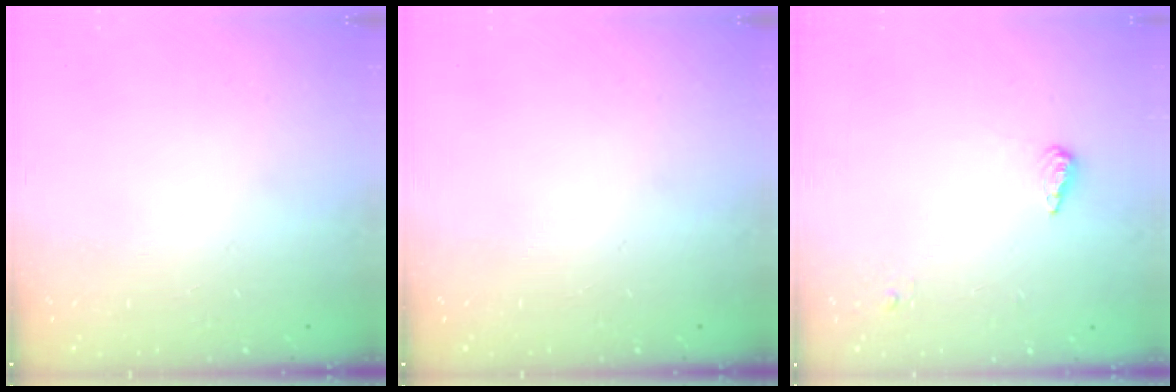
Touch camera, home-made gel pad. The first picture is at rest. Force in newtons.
{"total": 0.0}
{"total": 5.0, "press": 4.9, "slide": 1.1}